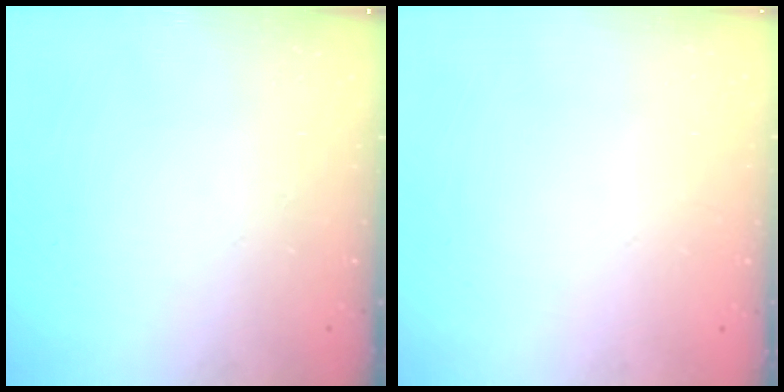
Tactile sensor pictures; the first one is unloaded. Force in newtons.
{"total": 2.0, "press": 2.0, "slide": 0.1}